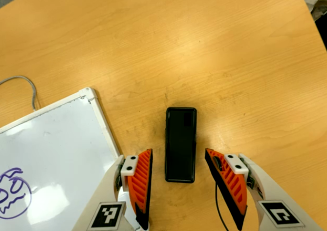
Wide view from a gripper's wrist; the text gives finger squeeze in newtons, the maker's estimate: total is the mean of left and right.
{"total": 0.0}